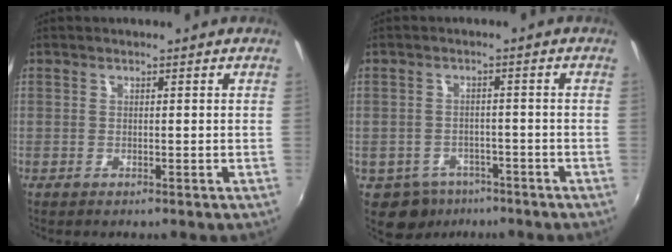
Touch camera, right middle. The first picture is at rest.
{"total": 6.5, "force": [-4.2, 4.7, 1.5], "torque": [-0.046, 0.000, -0.056]}